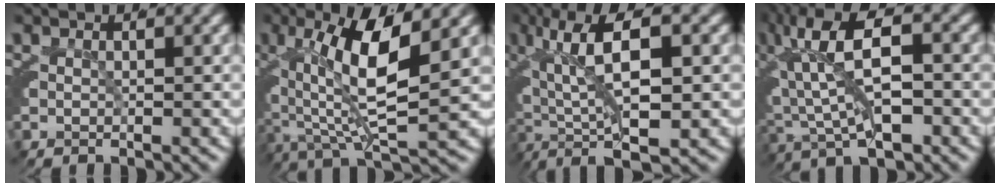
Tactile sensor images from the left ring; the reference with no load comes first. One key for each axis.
{"total": 7.6, "fx": 0.5, "fy": 2.2, "fz": 7.3, "tx": -0.125, "ty": -0.003, "tz": 0.010}
{"total": 8.1, "fx": 0.1, "fy": 3.2, "fz": 7.5, "tx": -0.135, "ty": -0.004, "tz": 0.007}
{"total": 9.5, "fx": 1.8, "fy": 4.9, "fz": 7.9, "tx": -0.138, "ty": 0.015, "tz": 0.021}